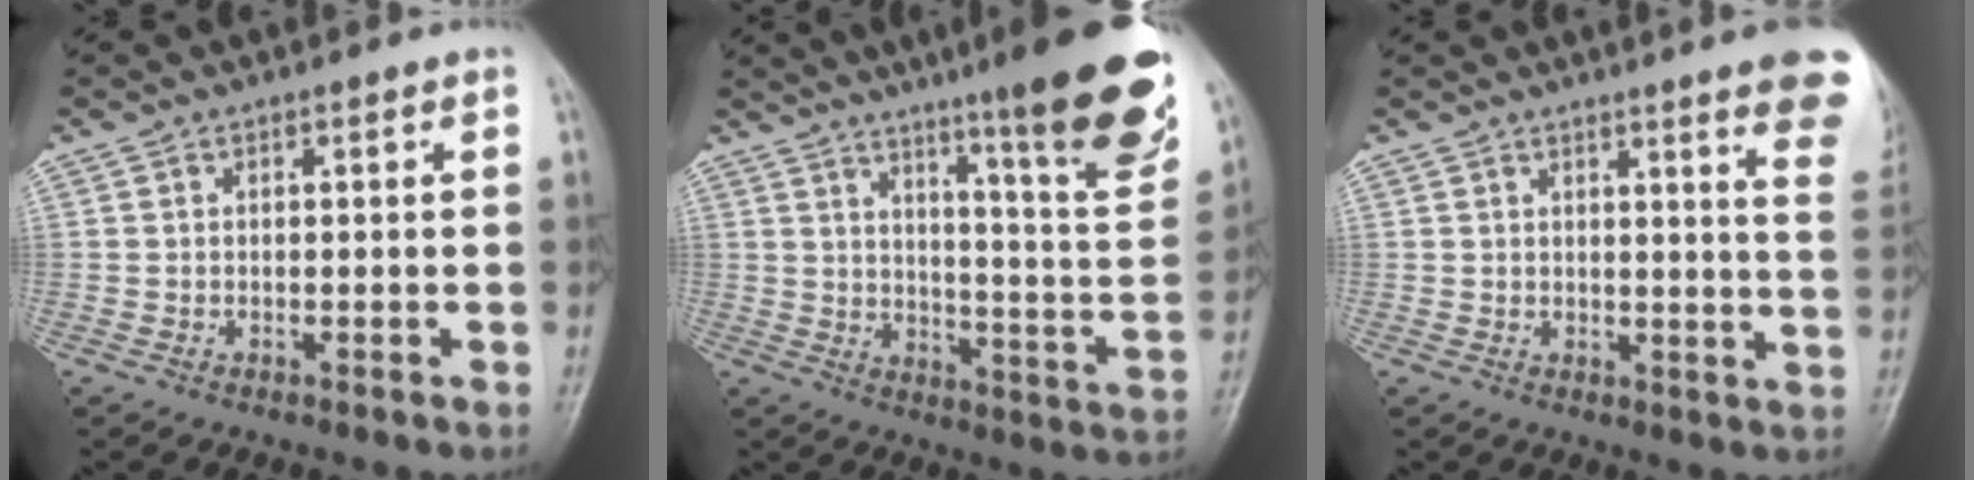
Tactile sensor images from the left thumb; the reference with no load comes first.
{"total": 22.5, "force": [15.1, 2.4, 16.5], "torque": [-0.209, -0.074, 0.211]}
{"total": 12.3, "force": [8.4, 1.2, 8.9], "torque": [-0.085, -0.035, 0.080]}